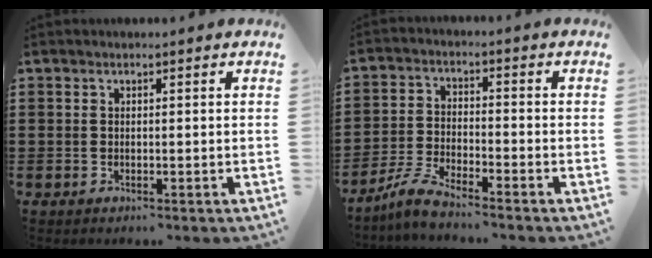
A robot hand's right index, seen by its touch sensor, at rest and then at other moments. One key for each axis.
{"total": 5.2, "fx": -4.7, "fy": 0.1, "fz": 2.2, "tx": -0.066, "ty": -0.012, "tz": -0.096}